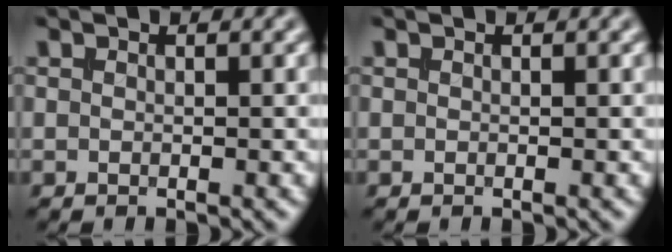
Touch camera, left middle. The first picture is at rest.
{"total": 0.0}